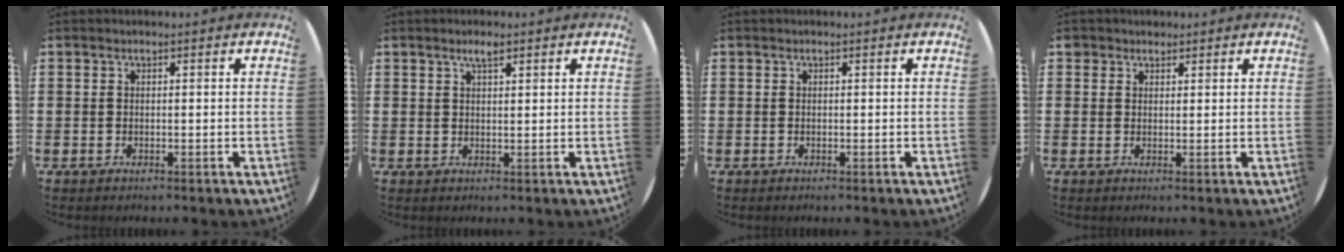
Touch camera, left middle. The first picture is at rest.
{"total": 2.0, "force": [1.6, 0.4, 1.2], "torque": [-0.025, 0.004, 0.027]}
{"total": 0.0}
{"total": 1.6, "force": [1.3, 0.8, 0.1], "torque": [0.006, 0.002, 0.024]}